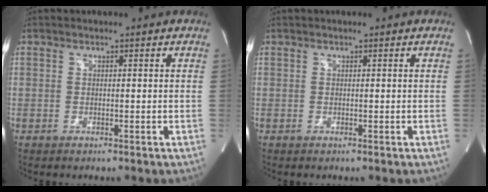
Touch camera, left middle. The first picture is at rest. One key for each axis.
{"total": 0.0}